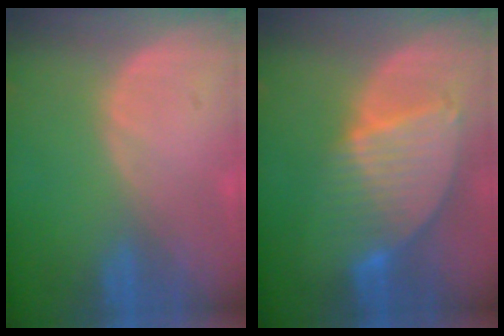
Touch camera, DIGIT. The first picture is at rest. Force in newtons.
{"total": 8.5, "press": 7.4, "slide": 4.2}